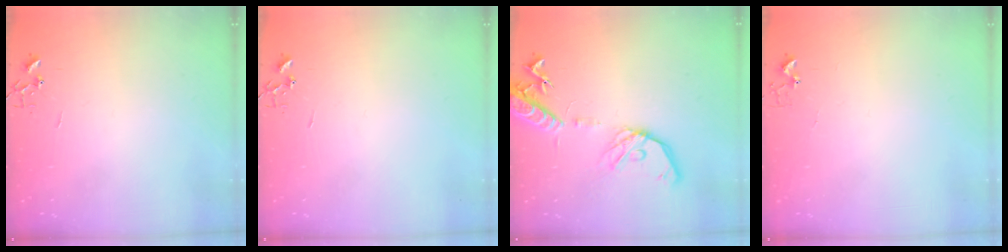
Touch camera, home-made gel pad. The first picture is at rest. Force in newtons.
{"total": 0.0}
{"total": 16.3, "press": 16.0, "slide": 3.2}
{"total": 3.7, "press": 3.6, "slide": 0.5}